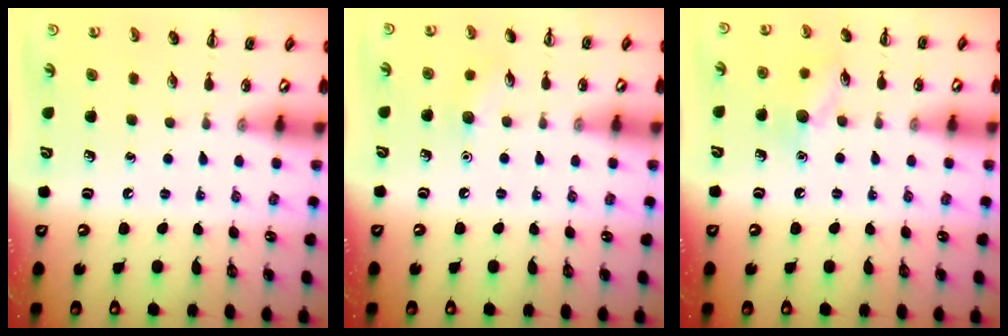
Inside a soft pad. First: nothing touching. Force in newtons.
{"total": 6.0, "press": 5.8, "slide": 1.6}
{"total": 8.8, "press": 8.7, "slide": 1.4}